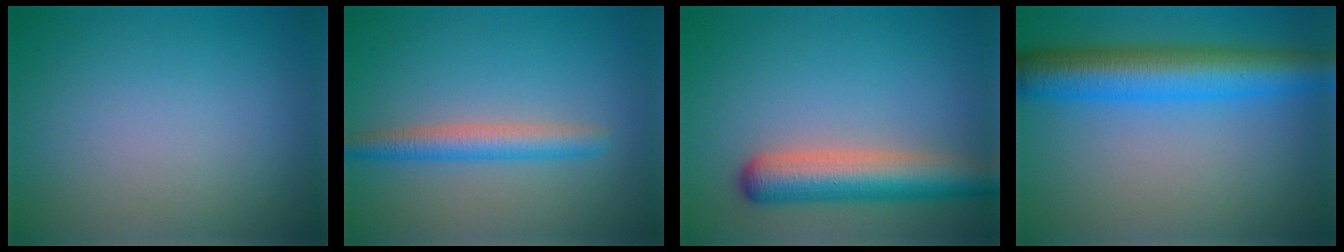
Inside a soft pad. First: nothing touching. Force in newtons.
{"total": 2.9, "press": 2.9, "slide": 0.1}
{"total": 5.9, "press": 5.9, "slide": 0.3}
{"total": 7.8, "press": 7.8, "slide": 0.1}